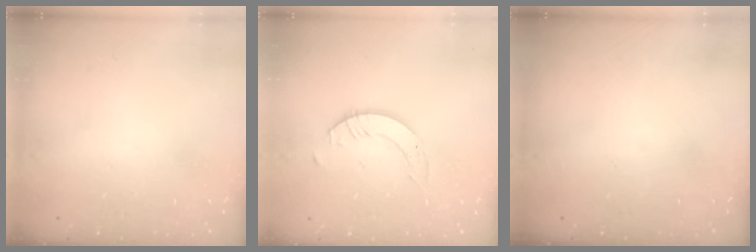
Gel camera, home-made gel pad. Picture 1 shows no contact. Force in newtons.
{"total": 3.3, "press": 3.3, "slide": 0.2}
{"total": 0.0}